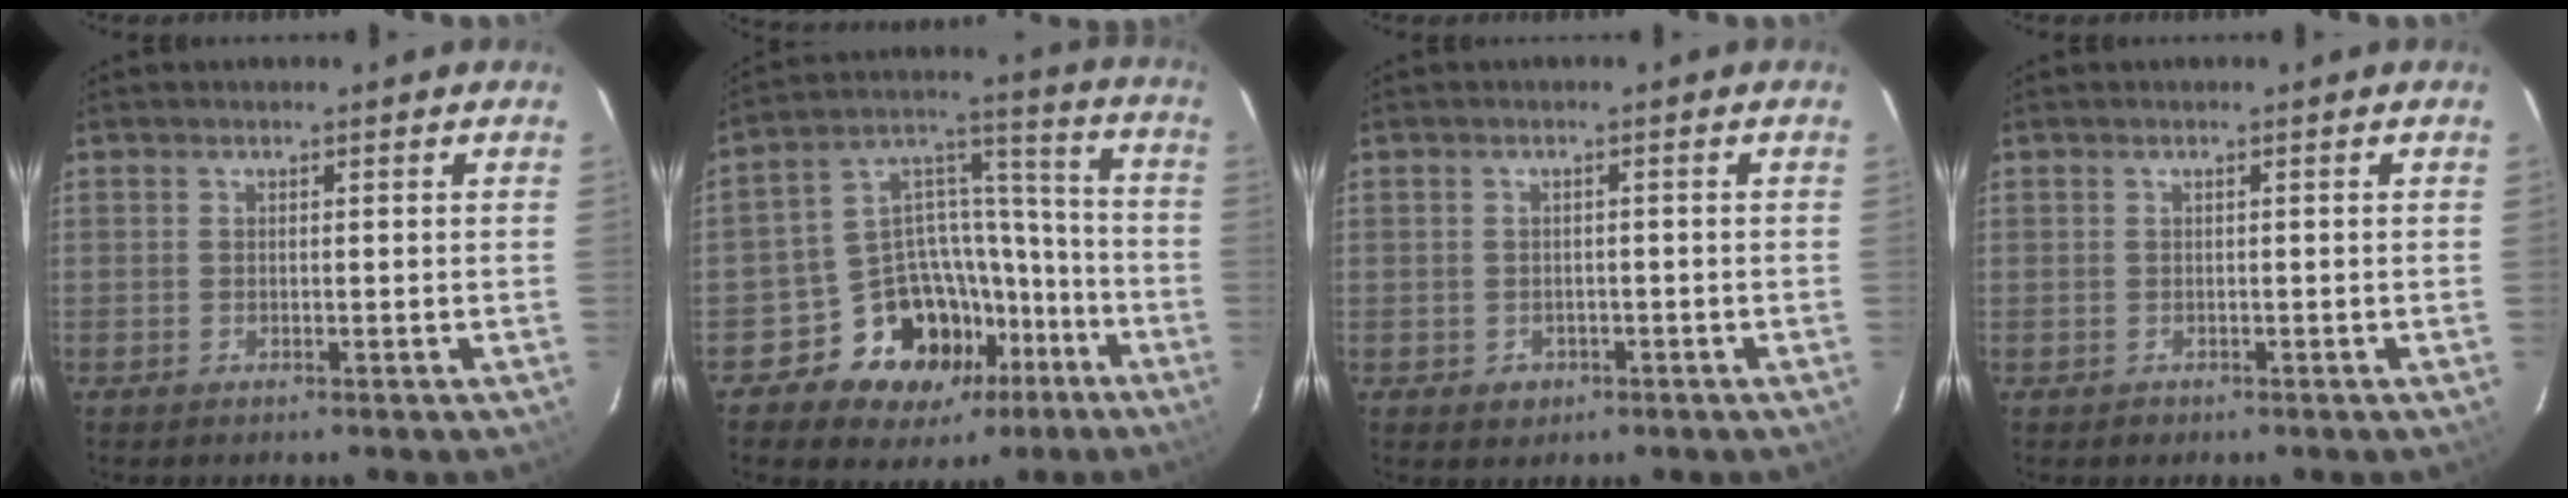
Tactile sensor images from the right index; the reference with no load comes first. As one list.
[{"total": 17.3, "force": [-10.2, 12.5, 6.2], "torque": [-0.117, 0.069, -0.138]}, {"total": 2.8, "force": [-0.8, 2.6, 0.5], "torque": [-0.012, 0.003, -0.006]}, {"total": 1.2, "force": [-0.4, 1.1, 0.0], "torque": [0.002, 0.003, -0.002]}]